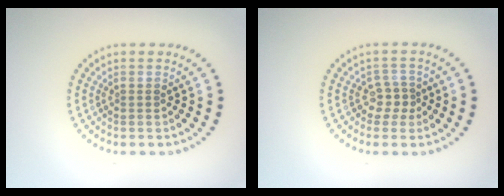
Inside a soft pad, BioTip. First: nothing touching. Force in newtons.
{"total": 1.9, "press": 1.4, "slide": 1.2}